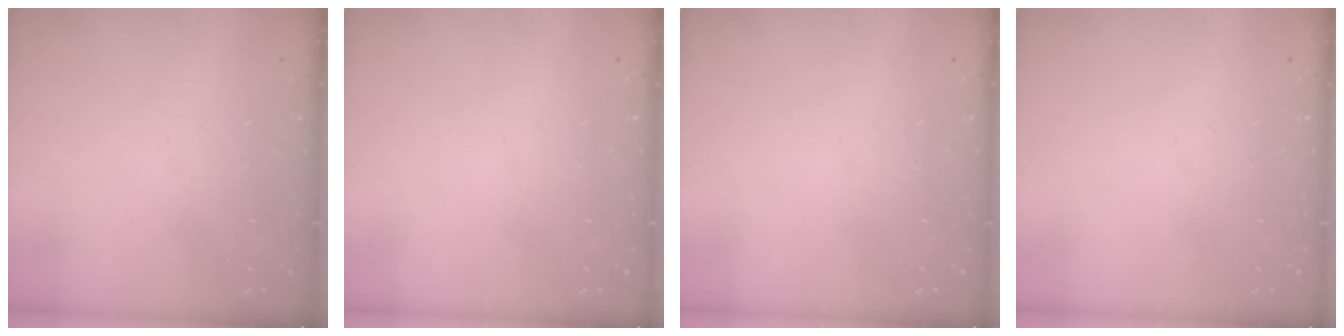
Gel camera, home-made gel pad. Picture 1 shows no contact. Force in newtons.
{"total": 0.0}
{"total": 0.0}
{"total": 0.0}